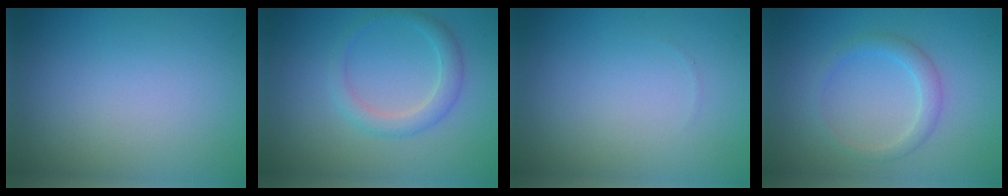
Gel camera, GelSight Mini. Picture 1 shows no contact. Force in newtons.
{"total": 2.4, "press": 2.4, "slide": 0.1}
{"total": 0.0}
{"total": 2.0, "press": 2.0, "slide": 0.1}